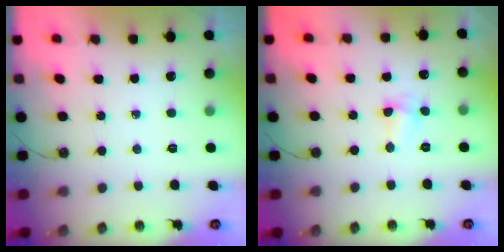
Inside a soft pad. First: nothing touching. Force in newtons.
{"total": 2.5, "press": 2.4, "slide": 0.5}